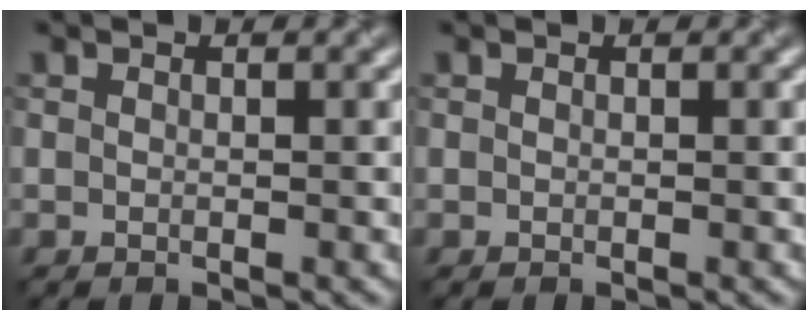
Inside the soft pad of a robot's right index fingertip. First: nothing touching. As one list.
[{"total": 0.0}]